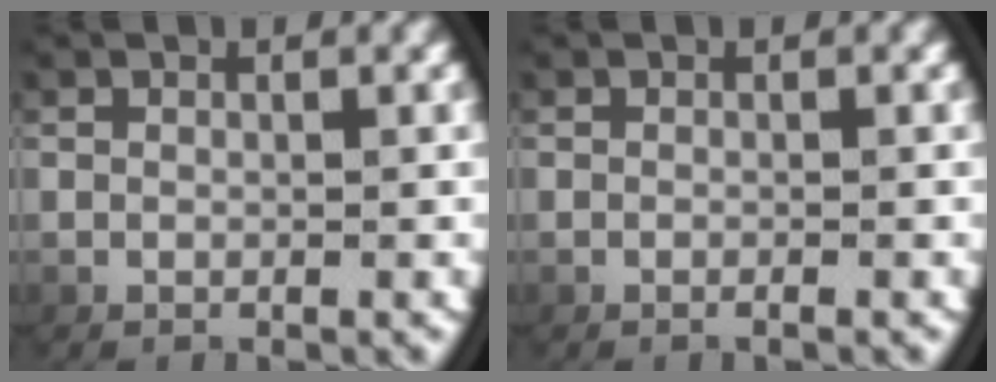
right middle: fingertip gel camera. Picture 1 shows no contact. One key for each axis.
{"total": 0.7, "fx": -0.6, "fy": 0.1, "fz": 0.3, "tx": -0.006, "ty": 0.007, "tz": -0.014}